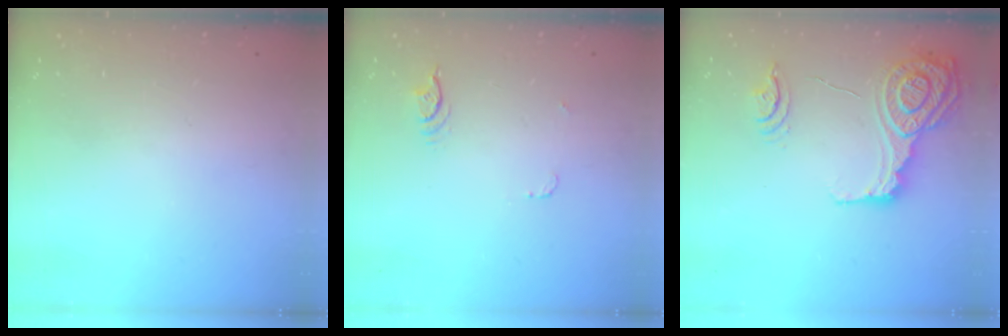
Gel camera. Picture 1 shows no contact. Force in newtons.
{"total": 3.8, "press": 3.4, "slide": 1.6}
{"total": 16.0, "press": 15.9, "slide": 1.2}